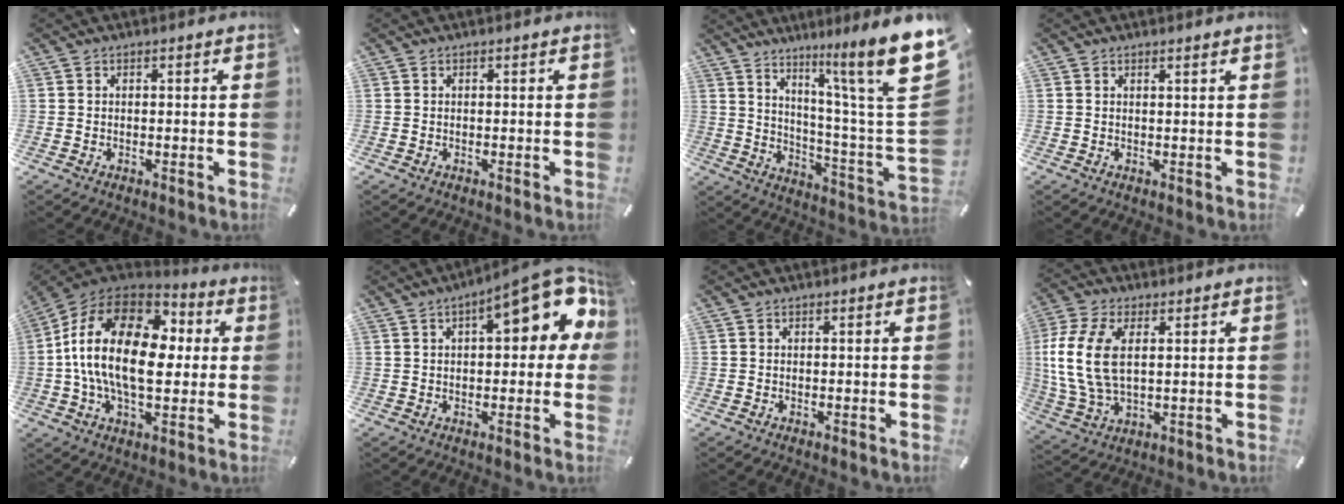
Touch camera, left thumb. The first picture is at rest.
{"total": 0.0}
{"total": 18.1, "force": [10.4, 2.3, 14.6], "torque": [-0.217, -0.092, 0.155]}
{"total": 1.0, "force": [0.7, -0.2, 0.7], "torque": [-0.010, -0.002, 0.013]}
{"total": 23.8, "force": [0.8, 14.2, 19.0], "torque": [-0.371, 0.009, 0.009]}
{"total": 15.8, "force": [5.3, 6.3, 13.5], "torque": [-0.166, -0.021, 0.082]}
{"total": 0.0}
{"total": 12.2, "force": [2.2, 7.0, 9.7], "torque": [-0.224, -0.004, 0.041]}